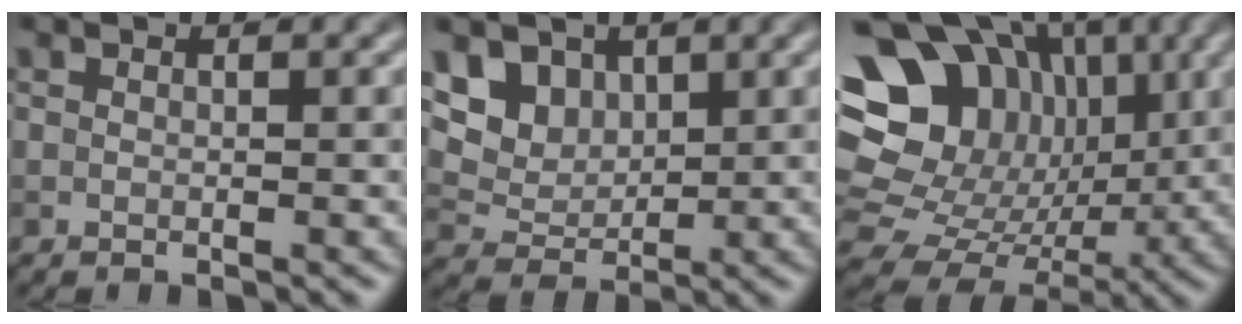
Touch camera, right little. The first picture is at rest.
{"total": 7.5, "force": [4.1, 5.3, 3.4], "torque": [-0.075, -0.002, 0.070]}
{"total": 18.1, "force": [4.8, 14.9, 9.0], "torque": [-0.192, 0.046, 0.084]}